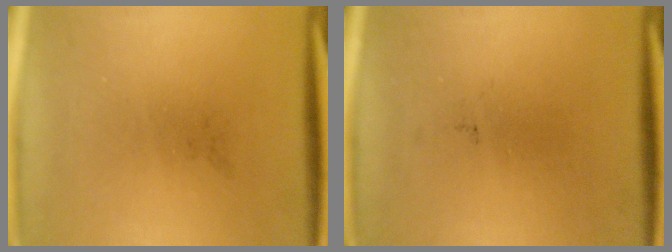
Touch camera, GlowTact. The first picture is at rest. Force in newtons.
{"total": 0.0}